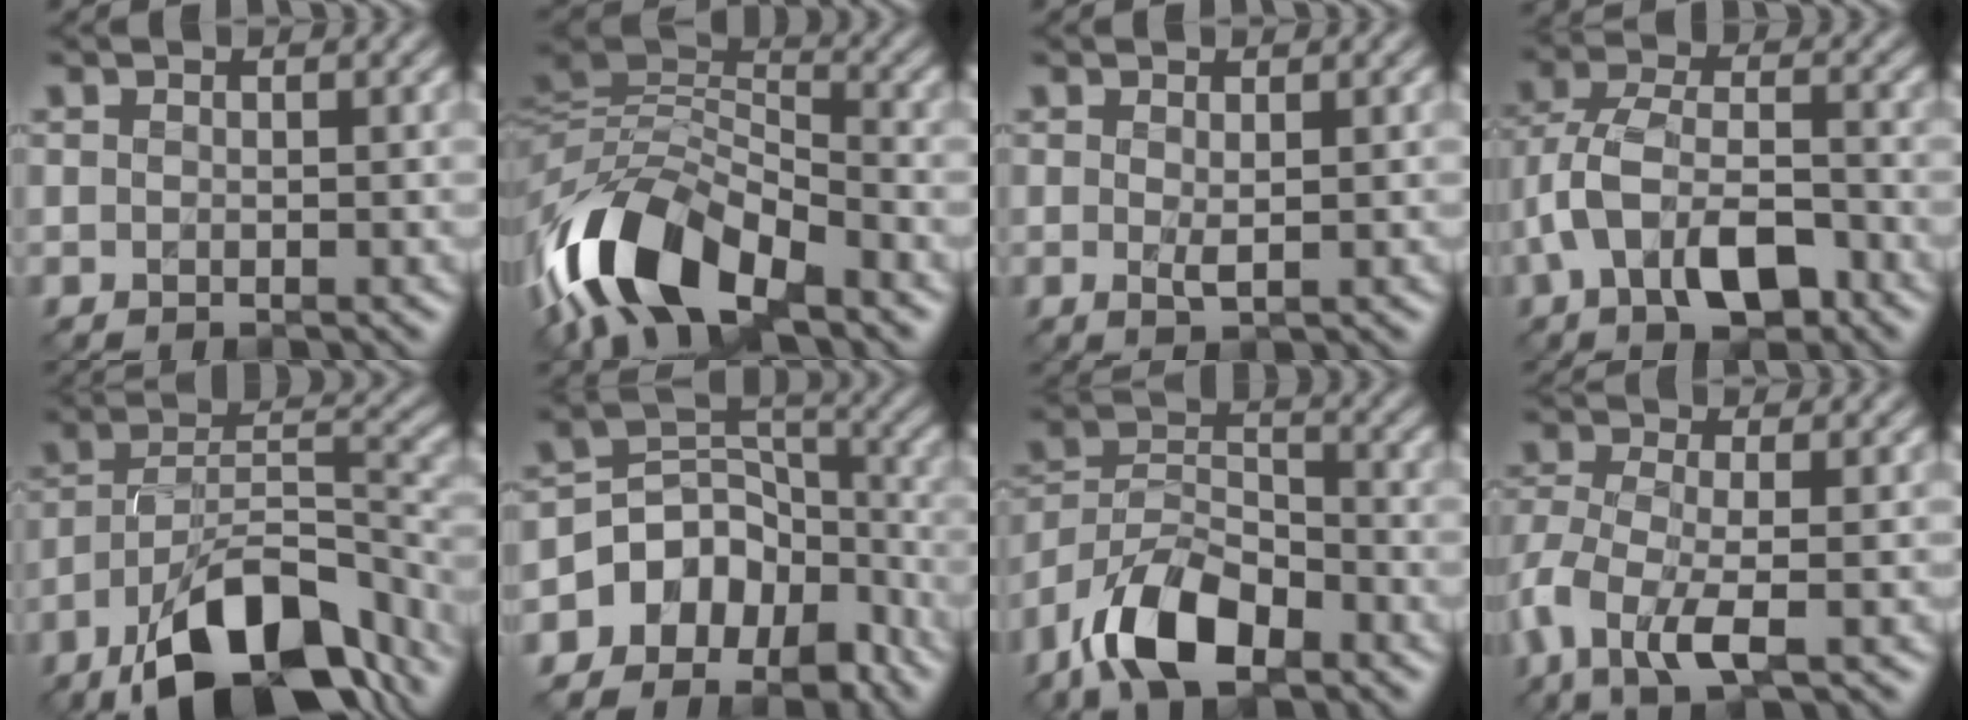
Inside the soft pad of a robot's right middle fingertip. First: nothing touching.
{"total": 11.8, "force": [-6.7, 5.4, 8.0], "torque": [-0.151, -0.002, -0.133]}
{"total": 1.0, "force": [0.2, 0.1, 1.0], "torque": [-0.016, -0.001, 0.003]}
{"total": 7.4, "force": [-2.9, 3.9, 5.6], "torque": [-0.109, 0.008, -0.060]}
{"total": 13.1, "force": [-8.4, 5.0, 8.7], "torque": [-0.141, 0.005, -0.149]}
{"total": 6.9, "force": [-4.1, 4.9, 2.4], "torque": [-0.019, 0.006, -0.080]}
{"total": 8.5, "force": [-5.6, 3.9, 5.0], "torque": [-0.086, 0.005, -0.118]}
{"total": 4.8, "force": [-2.1, 1.7, 4.0], "torque": [-0.089, -0.006, -0.049]}